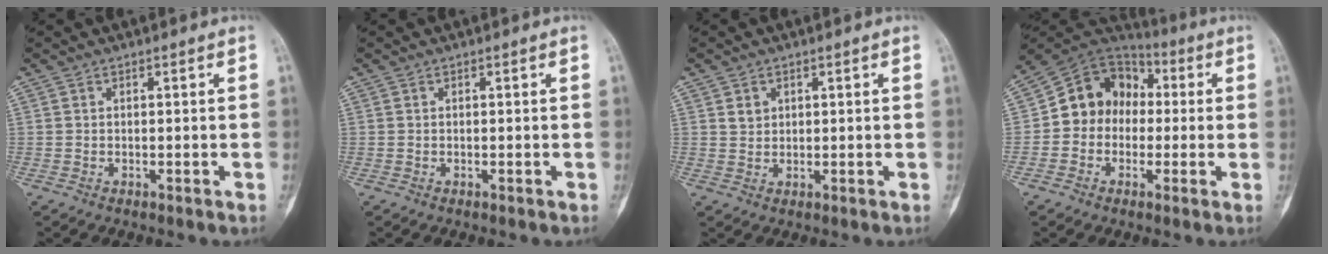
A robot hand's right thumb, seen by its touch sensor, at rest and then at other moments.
{"total": 0.0}
{"total": 2.1, "force": [0.9, 1.7, 0.7], "torque": [0.000, -0.005, 0.018]}
{"total": 12.8, "force": [0.0, 10.9, 6.7], "torque": [-0.071, 0.041, -0.015]}